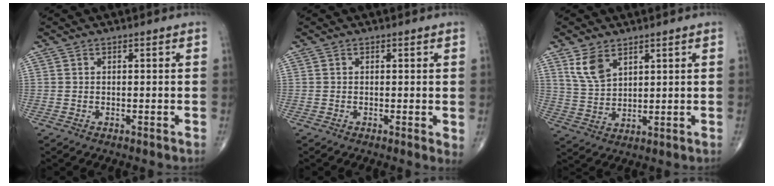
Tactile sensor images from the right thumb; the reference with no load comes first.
{"total": 1.7, "force": [0.0, 0.5, 1.6], "torque": [-0.023, -0.007, -0.004]}
{"total": 6.5, "force": [3.8, 3.6, 3.9], "torque": [-0.070, -0.017, 0.087]}